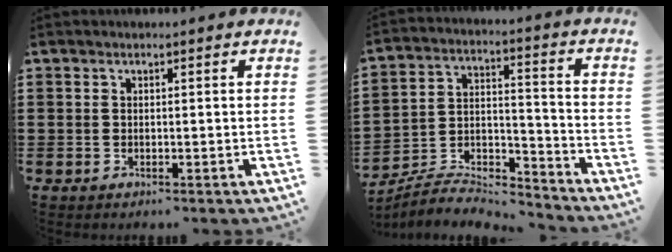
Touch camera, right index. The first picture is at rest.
{"total": 6.3, "force": [-6.1, 1.1, 1.2], "torque": [-0.028, 0.002, -0.123]}